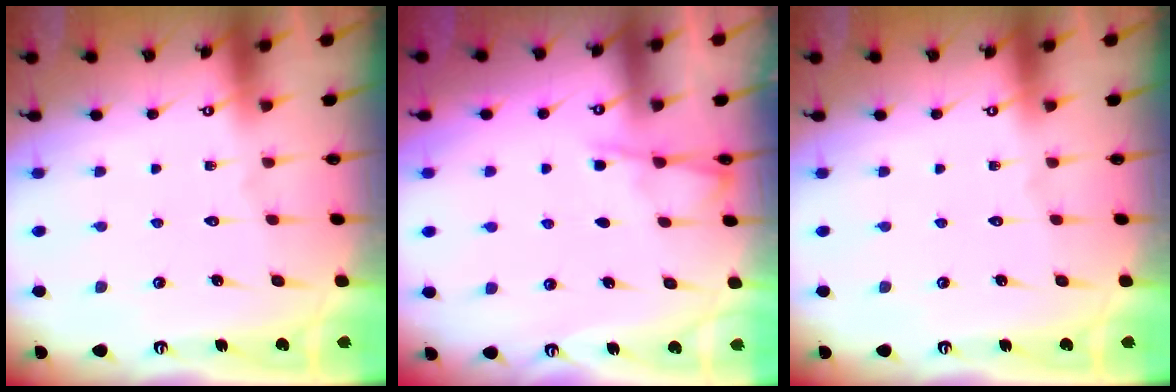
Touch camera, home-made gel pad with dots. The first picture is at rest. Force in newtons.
{"total": 3.4, "press": 3.4, "slide": 0.4}
{"total": 0.0}